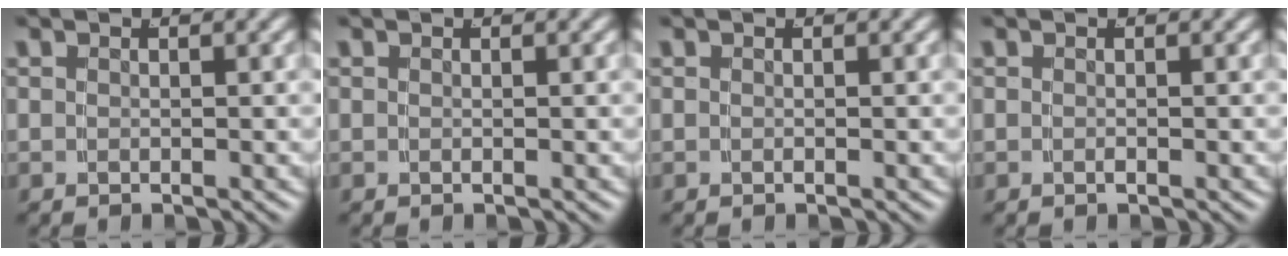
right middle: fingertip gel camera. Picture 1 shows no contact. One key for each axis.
{"total": 0.0}
{"total": 0.0}
{"total": 0.0}